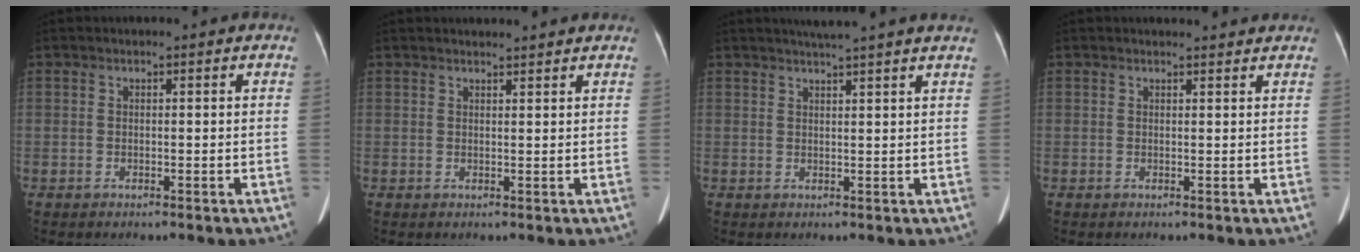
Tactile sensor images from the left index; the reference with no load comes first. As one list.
[{"total": 3.8, "force": [3.7, 0.3, 0.8], "torque": [-0.014, 0.016, 0.044]}, {"total": 7.0, "force": [6.1, -1.0, 3.3], "torque": [-0.046, 0.018, 0.069]}, {"total": 3.2, "force": [3.1, 0.6, 0.4], "torque": [-0.009, 0.011, 0.031]}]